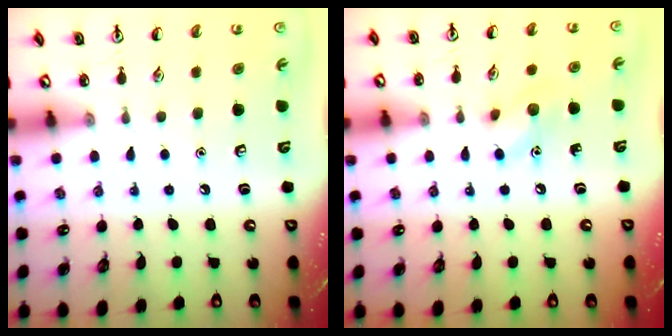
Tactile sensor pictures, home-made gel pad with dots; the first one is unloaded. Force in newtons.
{"total": 7.2, "press": 7.2, "slide": 0.6}